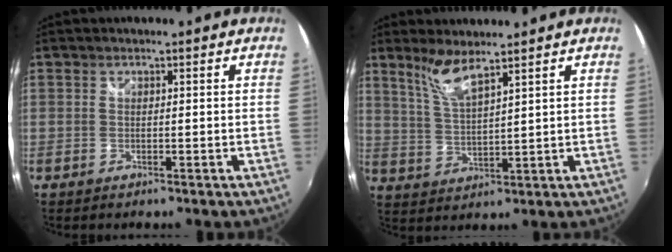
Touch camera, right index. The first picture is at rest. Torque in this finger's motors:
{"motor_torque": [0.01, 0.15, 0.10, 0.08]}